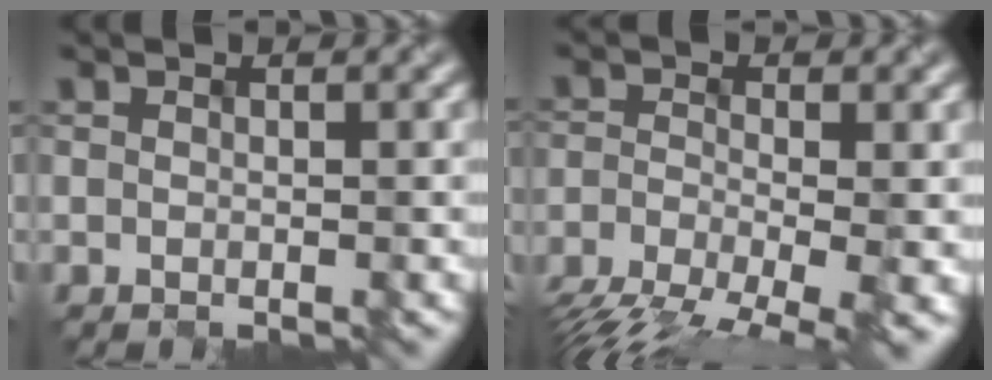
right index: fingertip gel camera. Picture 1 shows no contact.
{"total": 8.4, "force": [-5.8, 2.6, 5.5], "torque": [-0.109, -0.027, -0.103]}